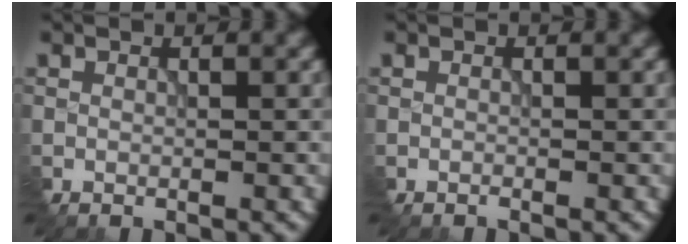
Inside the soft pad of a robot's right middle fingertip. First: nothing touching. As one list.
[{"total": 0.0}]